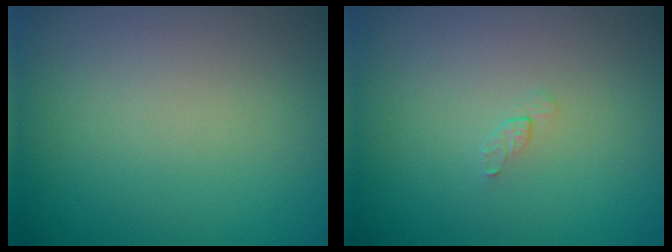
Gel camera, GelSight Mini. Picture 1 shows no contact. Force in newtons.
{"total": 0.5, "press": 0.3, "slide": 0.4}